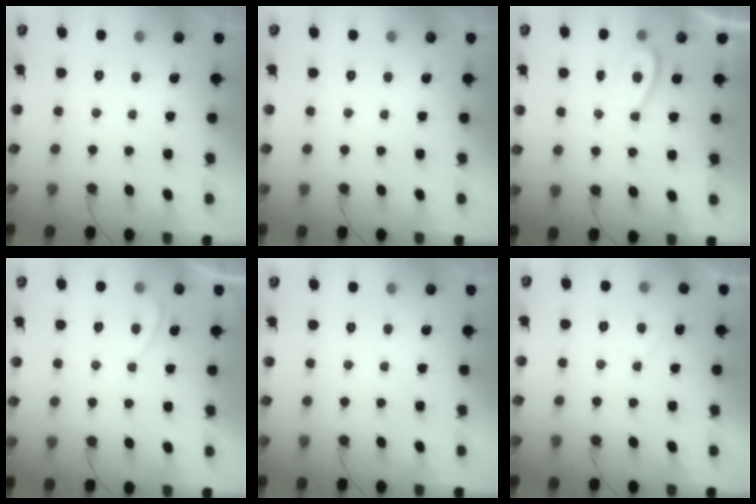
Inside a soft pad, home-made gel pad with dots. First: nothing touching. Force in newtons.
{"total": 0.0}
{"total": 2.2, "press": 2.2, "slide": 0.5}
{"total": 1.5, "press": 1.4, "slide": 0.6}
{"total": 0.0}
{"total": 1.3, "press": 1.2, "slide": 0.6}